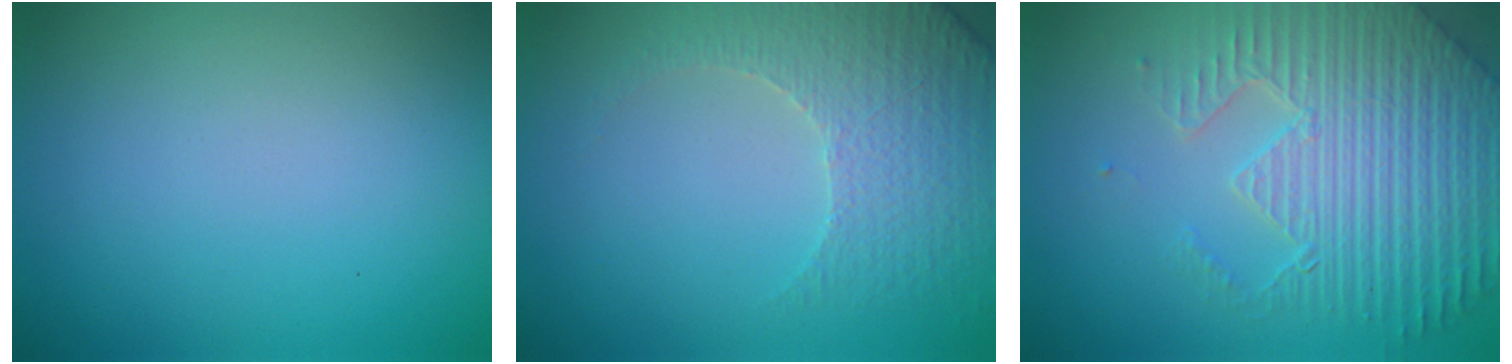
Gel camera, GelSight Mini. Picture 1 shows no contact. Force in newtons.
{"total": 4.7, "press": 3.6, "slide": 3.0}
{"total": 6.9, "press": 5.4, "slide": 4.3}